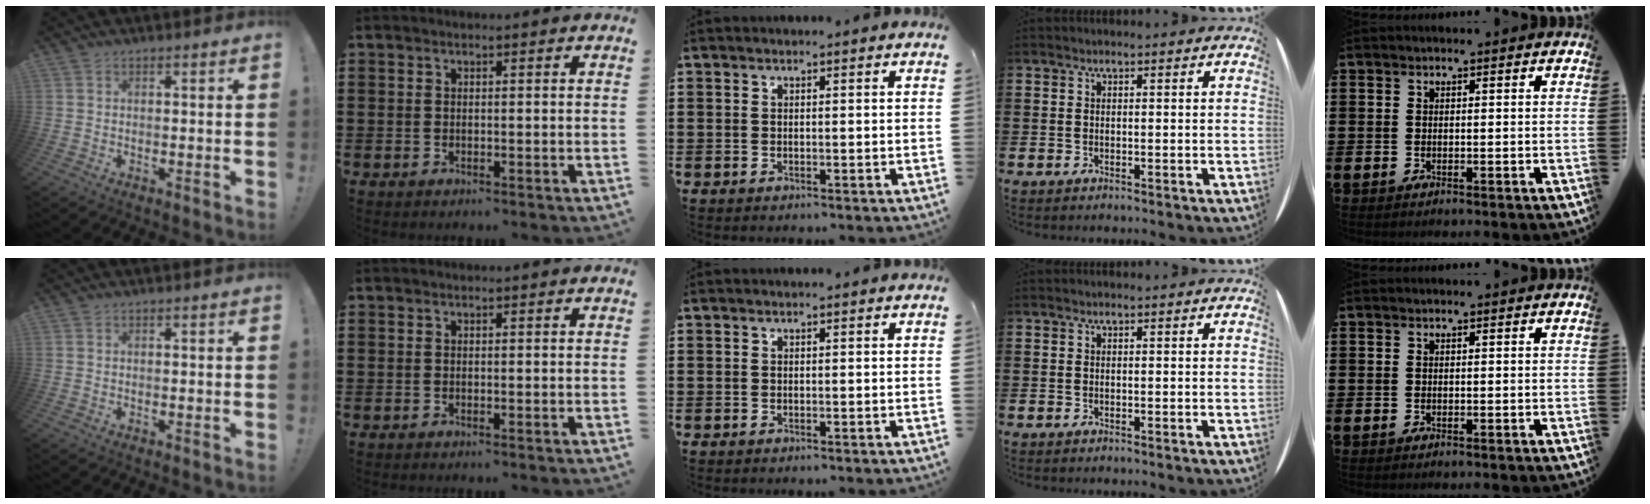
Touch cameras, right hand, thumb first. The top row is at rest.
{}